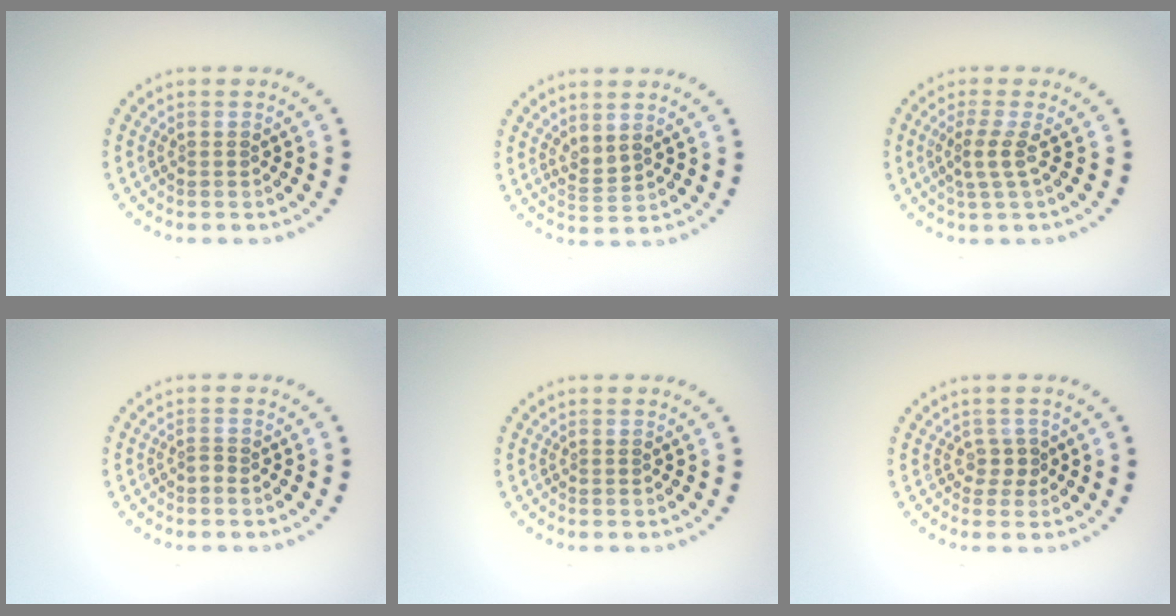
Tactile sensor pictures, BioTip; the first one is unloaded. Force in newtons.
{"total": 1.4, "press": 1.1, "slide": 0.8}
{"total": 2.1, "press": 1.5, "slide": 1.4}
{"total": 0.8, "press": 0.5, "slide": 0.7}
{"total": 0.0}
{"total": 1.3, "press": 0.9, "slide": 0.9}